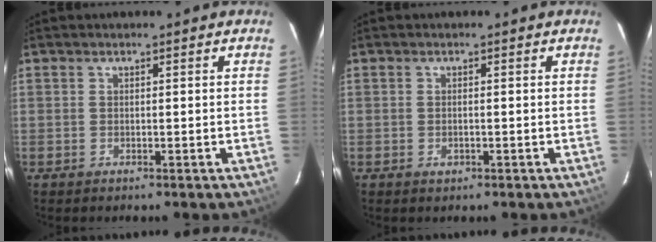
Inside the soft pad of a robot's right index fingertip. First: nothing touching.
{"total": 1.0, "force": [-0.4, 0.6, 0.8], "torque": [-0.015, 0.001, -0.005]}